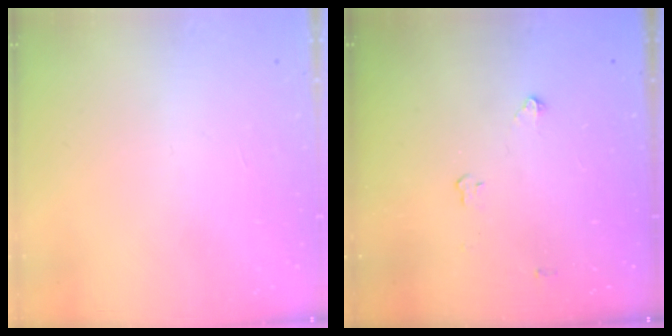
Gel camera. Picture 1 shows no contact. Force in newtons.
{"total": 2.8, "press": 2.8, "slide": 0.4}